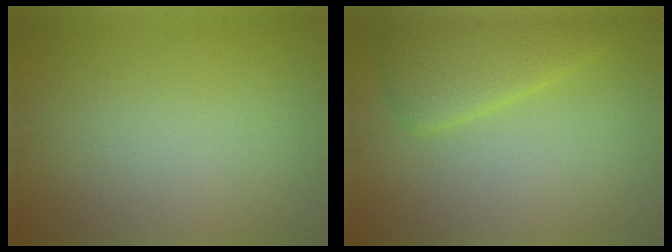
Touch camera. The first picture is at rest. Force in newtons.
{"total": 3.5, "press": 3.5, "slide": 0.1}